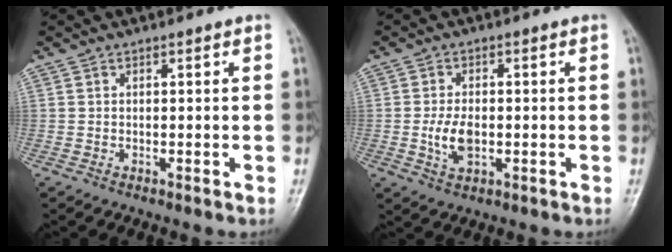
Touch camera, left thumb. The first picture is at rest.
{"total": 5.2, "force": [-0.8, 3.0, 4.1], "torque": [-0.076, -0.001, -0.013]}